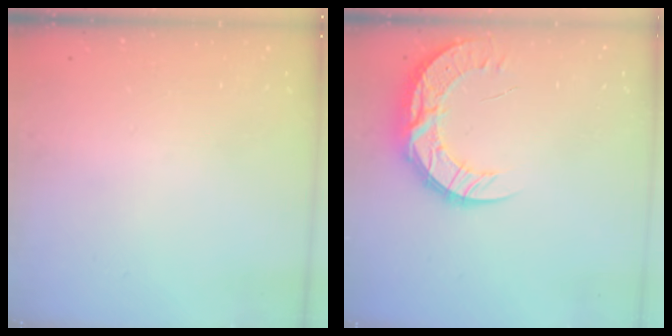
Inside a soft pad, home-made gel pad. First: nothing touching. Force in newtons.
{"total": 13.0, "press": 12.9, "slide": 1.0}